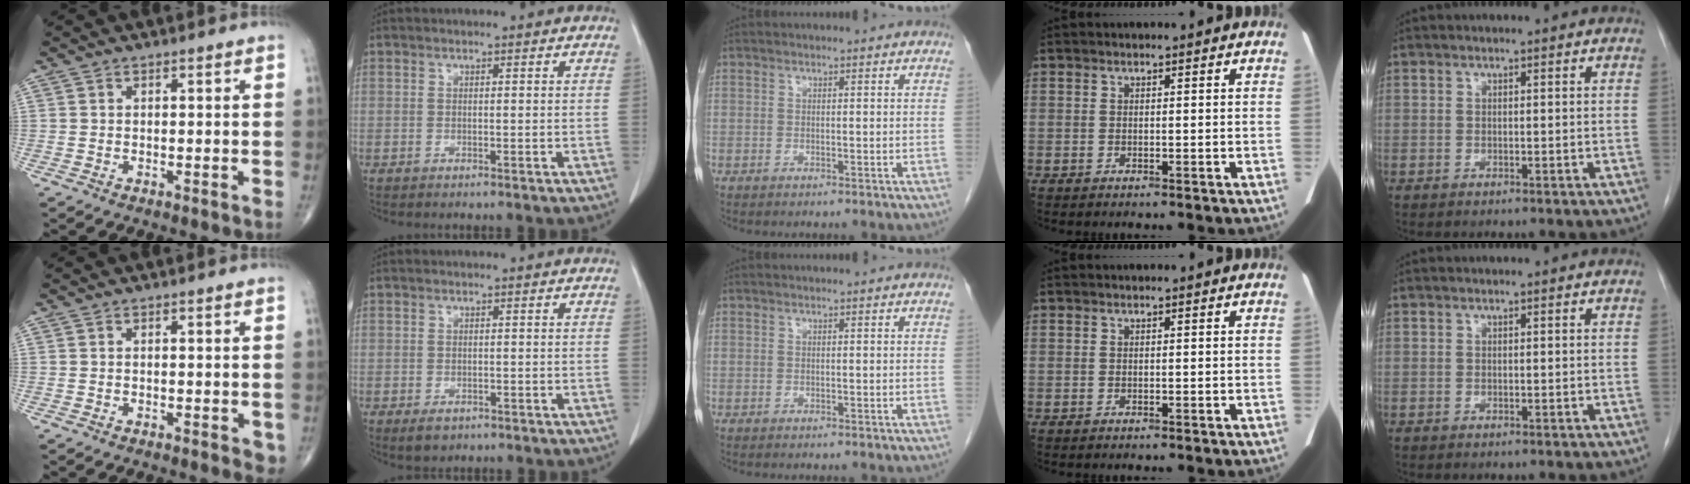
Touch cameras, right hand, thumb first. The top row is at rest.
{"thumb": {"total": 2.3, "force": [-0.4, 0.9, 2.1], "torque": [-0.017, -0.006, -0.005]}, "index": {"total": 2.3, "force": [-1.3, 1.4, 1.2], "torque": [-0.017, -0.002, -0.012]}}